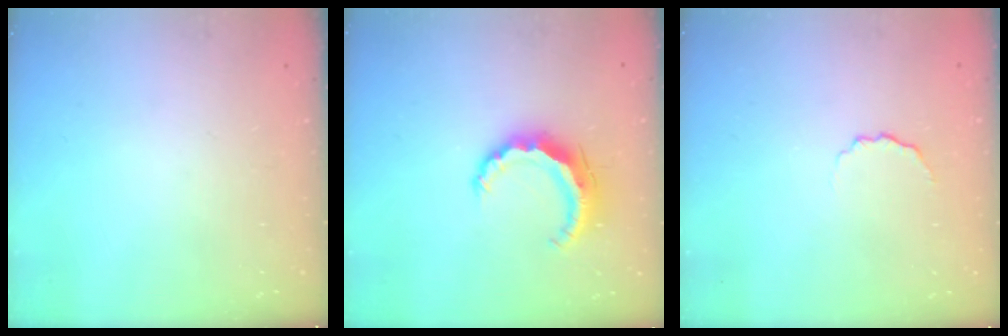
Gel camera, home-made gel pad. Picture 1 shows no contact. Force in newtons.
{"total": 7.8, "press": 7.7, "slide": 0.8}
{"total": 4.1, "press": 3.9, "slide": 1.2}